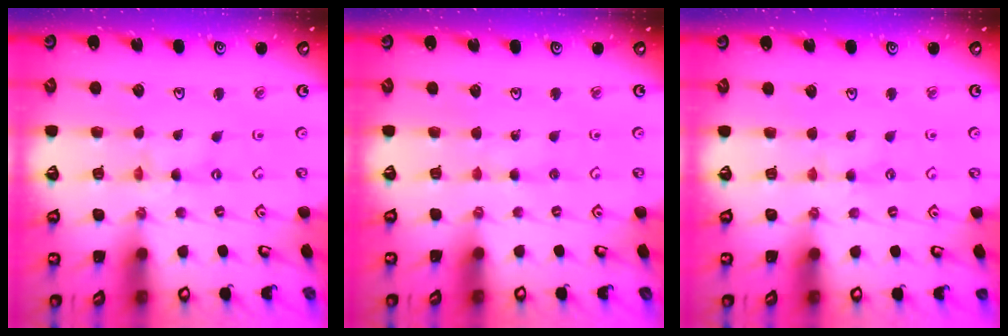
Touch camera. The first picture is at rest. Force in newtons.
{"total": 2.2, "press": 2.2, "slide": 0.2}
{"total": 2.0, "press": 1.9, "slide": 0.3}